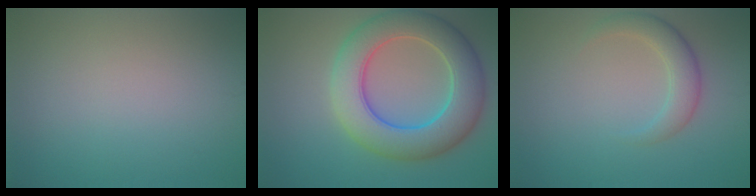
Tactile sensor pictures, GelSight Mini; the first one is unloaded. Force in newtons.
{"total": 9.3, "press": 9.3, "slide": 0.3}
{"total": 2.9, "press": 2.9, "slide": 0.2}